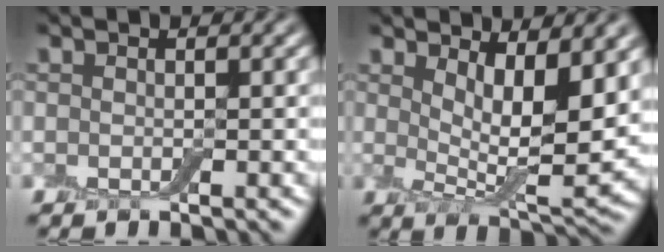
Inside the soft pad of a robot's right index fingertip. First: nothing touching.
{"total": 6.7, "force": [2.6, 2.4, 5.7], "torque": [-0.096, -0.020, 0.048]}